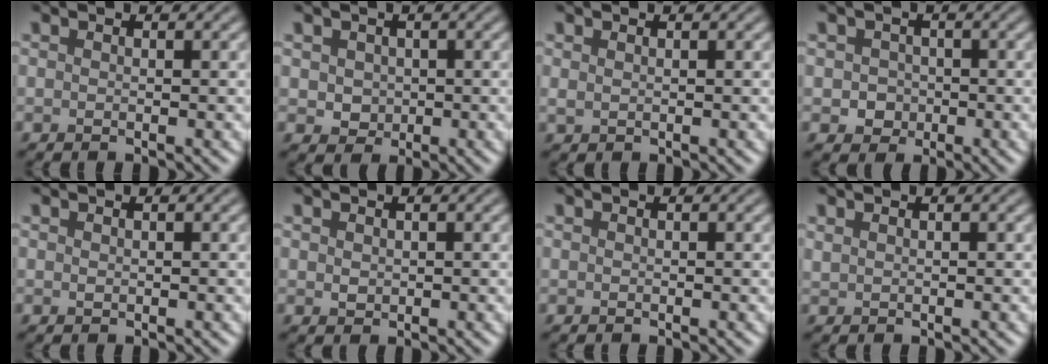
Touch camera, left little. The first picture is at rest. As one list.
[{"total": 2.0, "force": [0.4, 1.7, 0.9], "torque": [-0.019, -0.003, 0.008]}, {"total": 0.5, "force": [0.4, 0.2, 0.3], "torque": [-0.009, 0.000, 0.009]}, {"total": 1.8, "force": [-0.1, 1.7, 0.6], "torque": [-0.004, -0.004, -0.003]}, {"total": 0.0}, {"total": 0.7, "force": [0.4, 0.6, 0.3], "torque": [-0.007, -0.002, 0.012]}, {"total": 0.0}, {"total": 0.6, "force": [0.5, 0.2, 0.2], "torque": [-0.006, 0.002, 0.012]}]